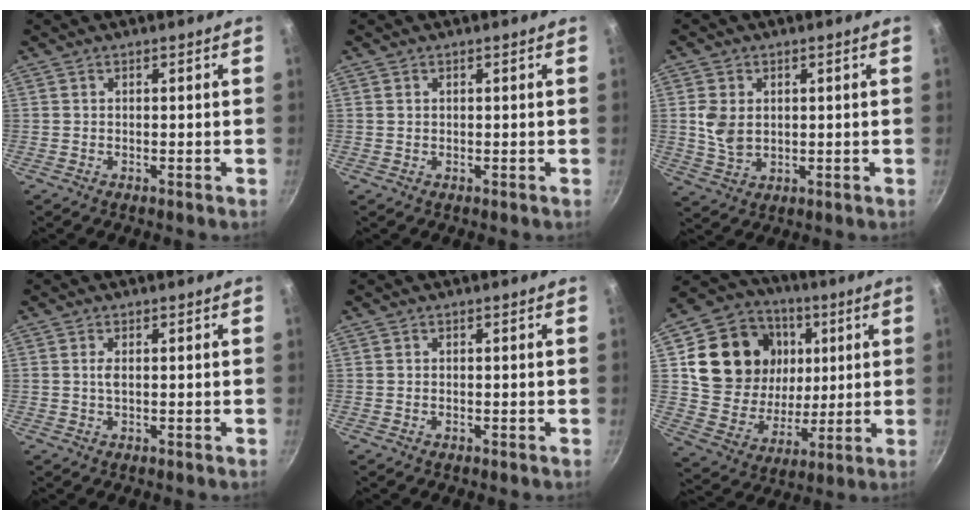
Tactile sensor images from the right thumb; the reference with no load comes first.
{"total": 0.5, "force": [0.2, 0.4, 0.1], "torque": [-0.001, 0.002, 0.004]}
{"total": 6.4, "force": [1.0, 4.7, 4.3], "torque": [-0.078, -0.009, 0.024]}
{"total": 1.4, "force": [0.2, 0.6, 1.2], "torque": [-0.026, 0.001, 0.004]}
{"total": 0.0}
{"total": 21.7, "force": [5.7, 17.7, 11.2], "torque": [-0.186, -0.004, 0.108]}